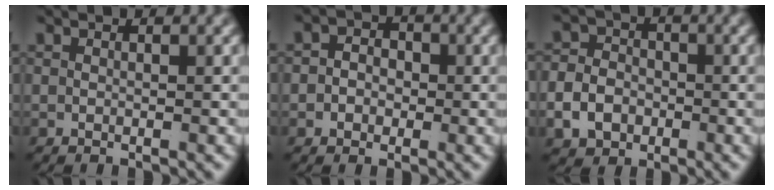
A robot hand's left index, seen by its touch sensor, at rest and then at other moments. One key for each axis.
{"total": 2.9, "fx": -0.6, "fy": 2.6, "fz": 1.1, "tx": -0.015, "ty": -0.006, "tz": -0.016}
{"total": 6.3, "fx": -1.8, "fy": 5.6, "fz": 2.4, "tx": -0.048, "ty": -0.018, "tz": -0.031}